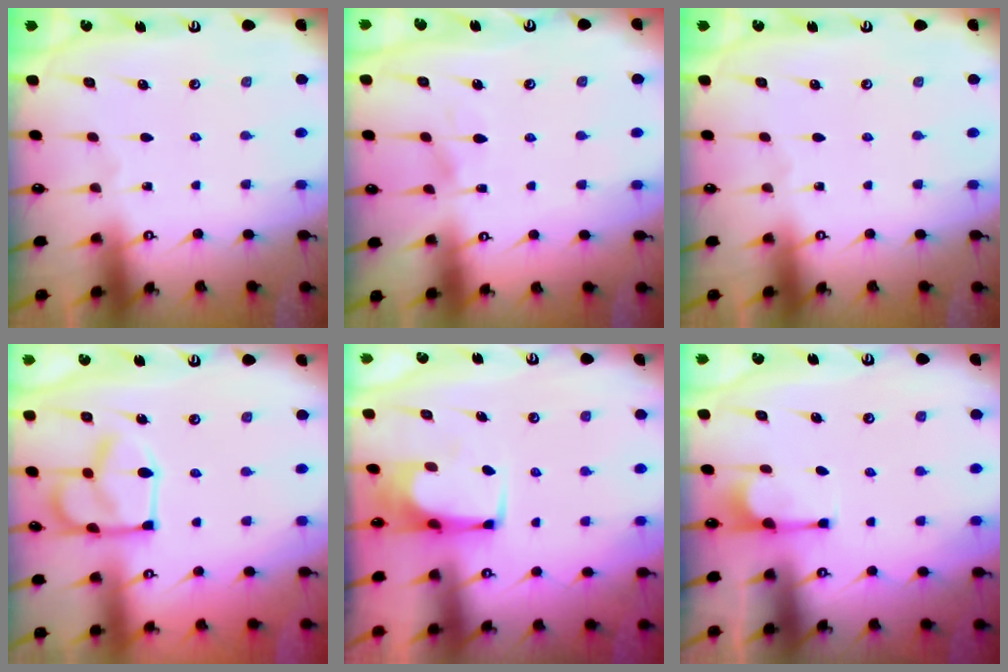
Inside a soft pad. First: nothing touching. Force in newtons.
{"total": 4.4, "press": 4.4, "slide": 0.4}
{"total": 0.0}
{"total": 10.2, "press": 10.2, "slide": 0.4}
{"total": 1.4, "press": 1.4, "slide": 0.1}
{"total": 1.2, "press": 1.1, "slide": 0.5}